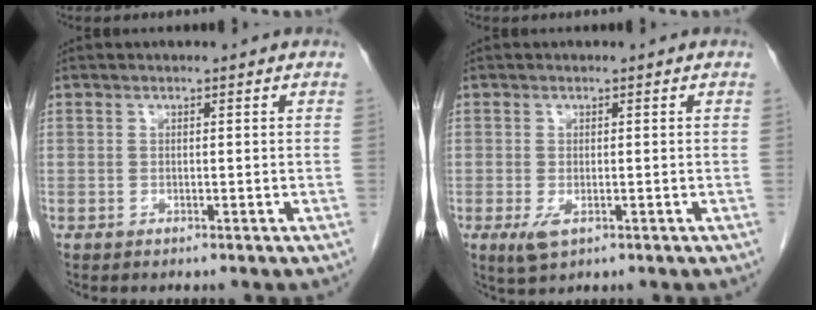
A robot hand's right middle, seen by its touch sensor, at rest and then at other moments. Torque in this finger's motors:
{"motor_torque": [0.72, -0.36, 0.25, 0.06]}